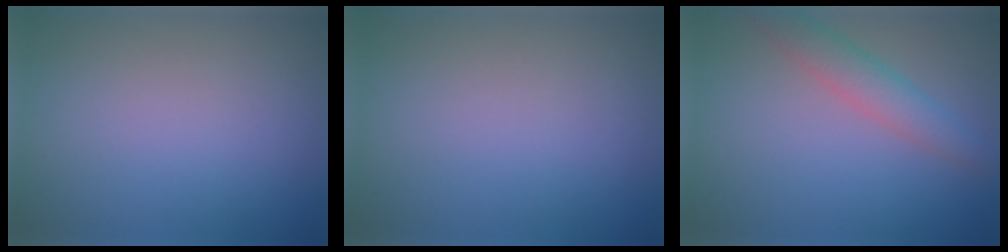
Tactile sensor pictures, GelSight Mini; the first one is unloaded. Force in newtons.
{"total": 0.0}
{"total": 3.1, "press": 3.1, "slide": 0.0}